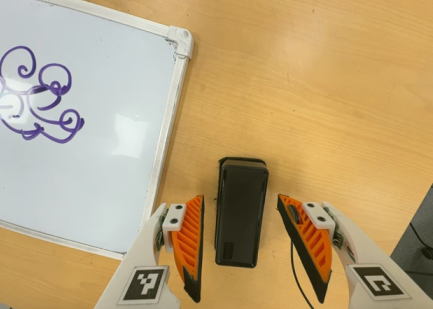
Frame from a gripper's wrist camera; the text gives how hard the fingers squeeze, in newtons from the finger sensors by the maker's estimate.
{"total": 0.0}